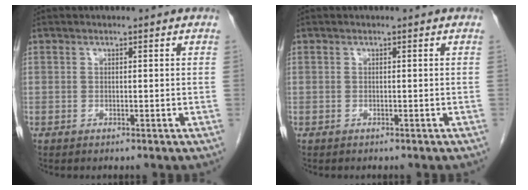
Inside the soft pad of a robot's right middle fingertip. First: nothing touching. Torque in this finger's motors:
{"motor_torque": [-0.09, -0.12, 0.05, 0.01]}